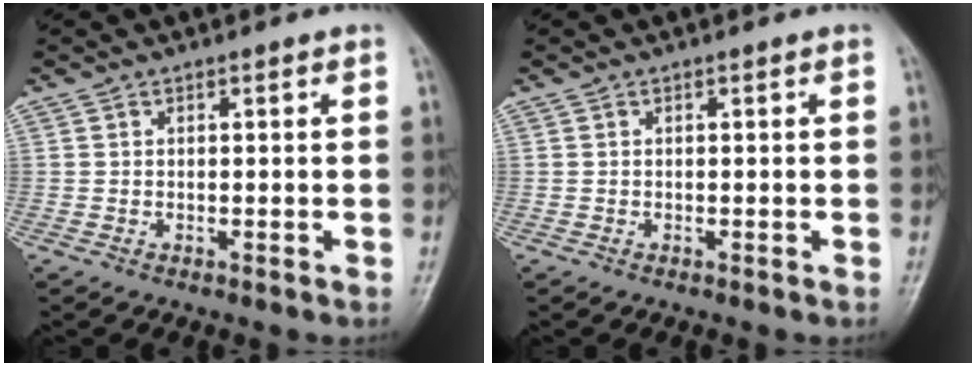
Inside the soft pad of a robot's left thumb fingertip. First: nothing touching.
{"total": 0.0}